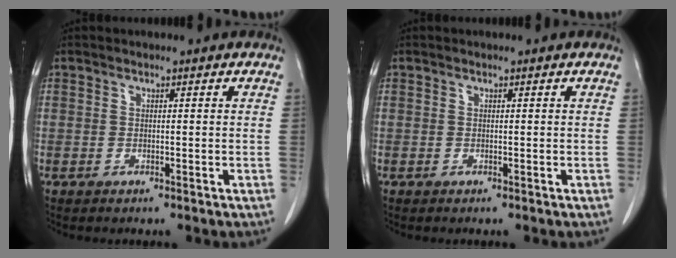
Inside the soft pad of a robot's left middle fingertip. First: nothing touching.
{"total": 0.0}